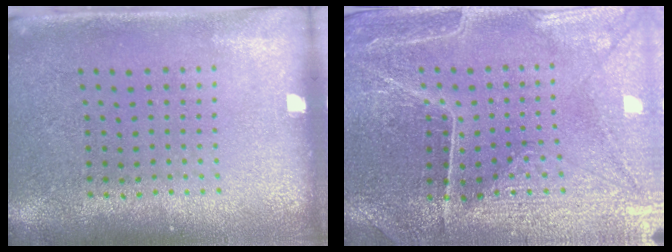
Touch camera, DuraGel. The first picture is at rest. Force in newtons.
{"total": 2.9, "press": 2.9, "slide": 0.2}